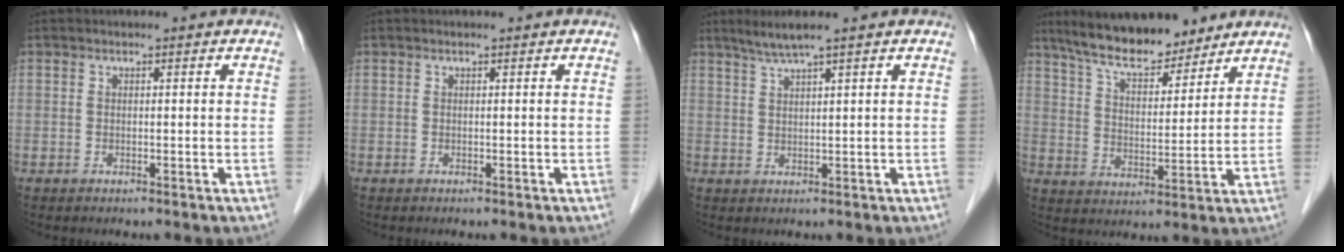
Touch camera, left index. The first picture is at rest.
{"total": 0.0}
{"total": 3.4, "force": [2.5, -0.8, 2.1], "torque": [-0.049, 0.003, 0.054]}
{"total": 12.4, "force": [10.6, 3.1, 5.7], "torque": [-0.093, 0.012, 0.181]}